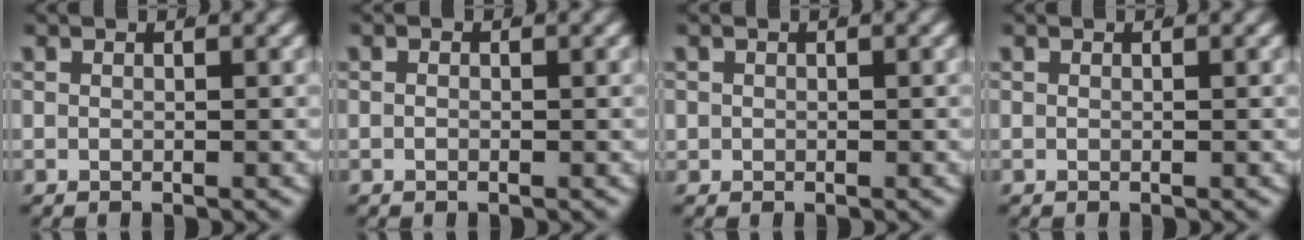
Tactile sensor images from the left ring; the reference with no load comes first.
{"total": 0.5, "force": [-0.4, 0.3, 0.2], "torque": [-0.007, -0.004, -0.007]}
{"total": 1.3, "force": [-0.2, 1.3, 0.2], "torque": [-0.010, -0.007, 0.000]}
{"total": 0.0}